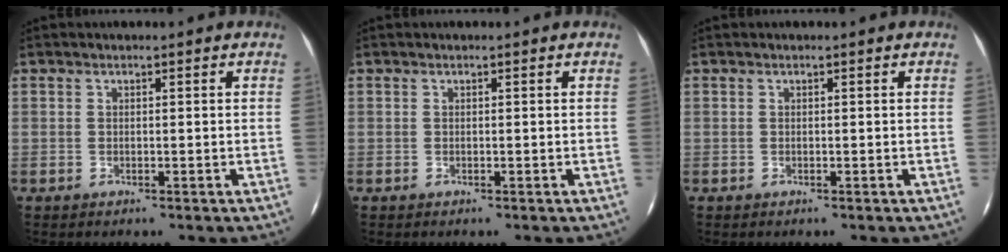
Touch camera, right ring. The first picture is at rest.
{"total": 0.0}
{"total": 0.0}